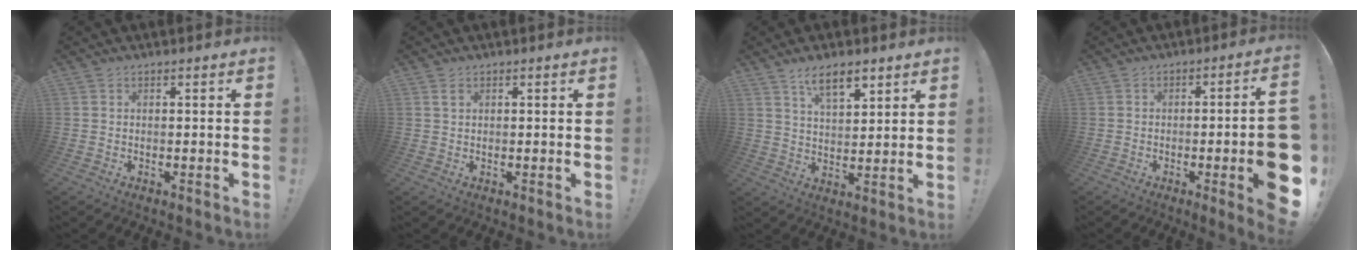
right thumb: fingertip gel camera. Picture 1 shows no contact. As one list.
[{"total": 1.4, "force": [0.9, 0.8, 0.7], "torque": [-0.007, -0.001, 0.016]}, {"total": 9.1, "force": [6.1, 3.5, 5.7], "torque": [-0.084, -0.029, 0.110]}, {"total": 12.9, "force": [-3.3, 1.6, 12.4], "torque": [-0.164, 0.005, -0.038]}]